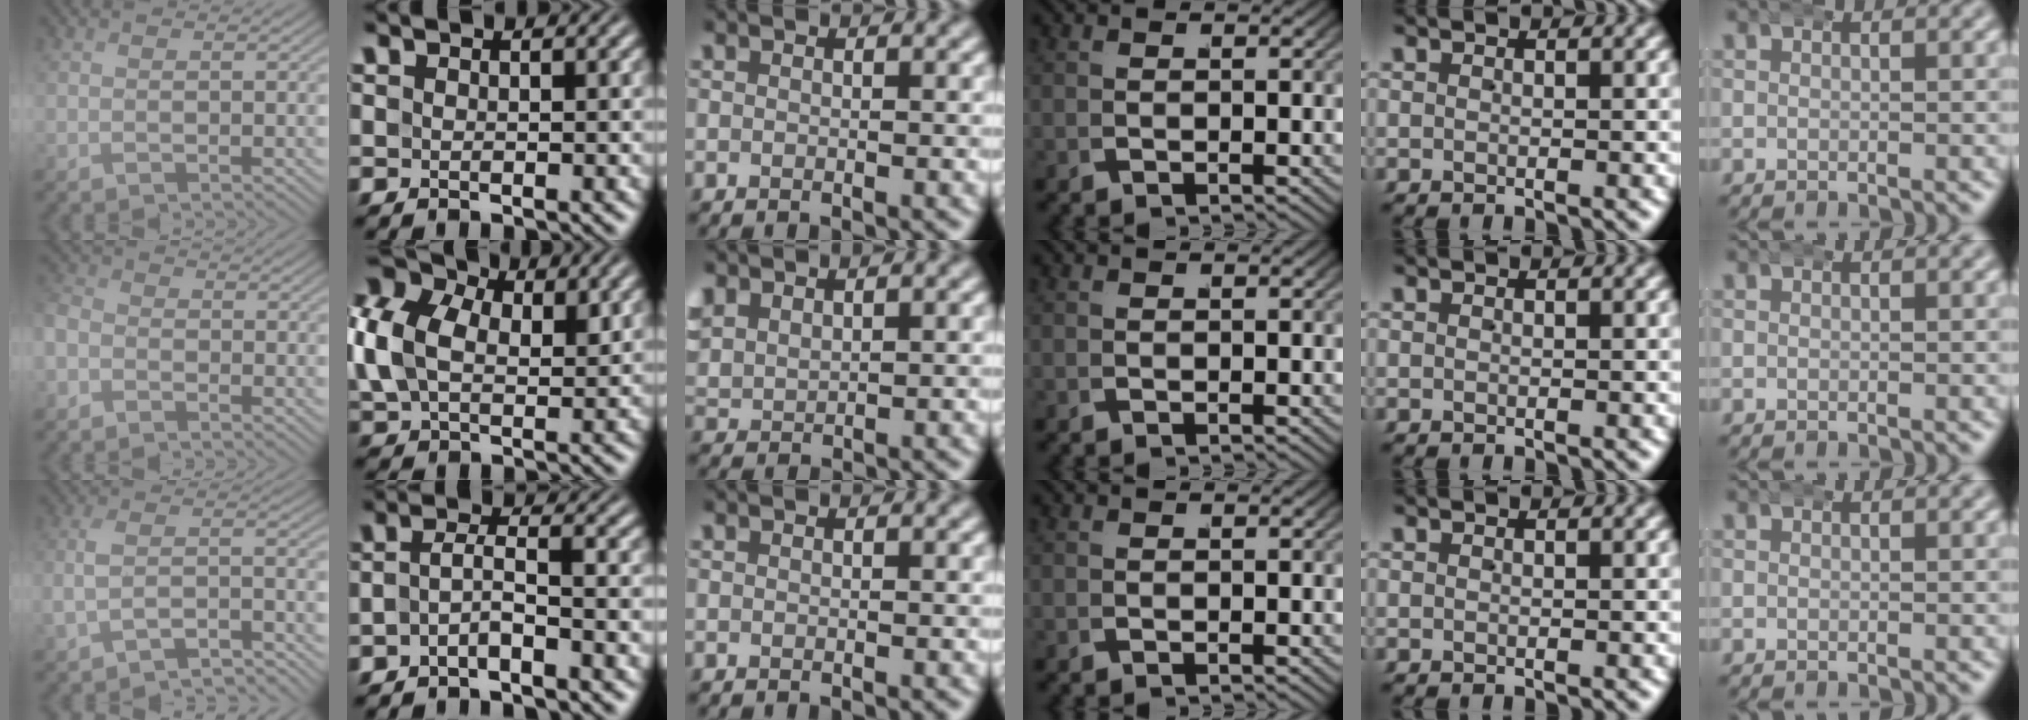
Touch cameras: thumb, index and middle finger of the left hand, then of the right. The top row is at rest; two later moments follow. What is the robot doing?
{"motion": "wrap", "object": "aluminum foil"}